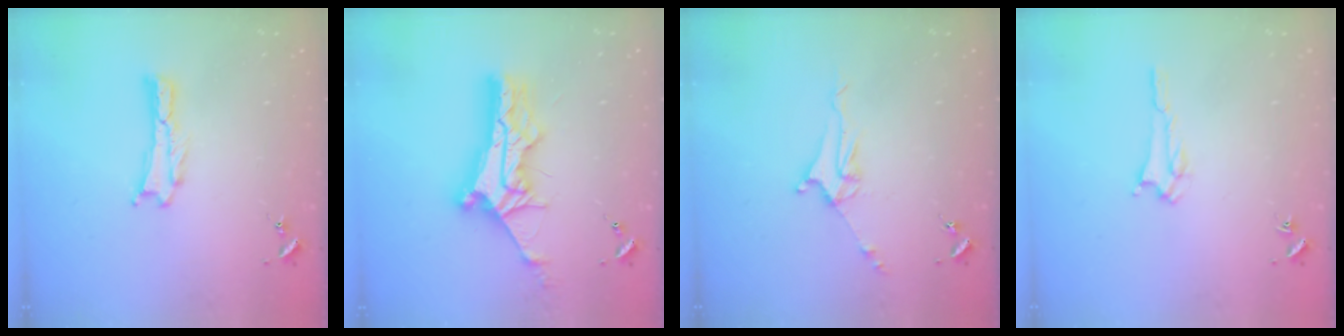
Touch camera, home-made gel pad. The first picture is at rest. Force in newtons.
{"total": 11.3, "press": 11.2, "slide": 1.1}
{"total": 5.1, "press": 5.1, "slide": 0.6}
{"total": 1.5, "press": 1.5, "slide": 0.2}